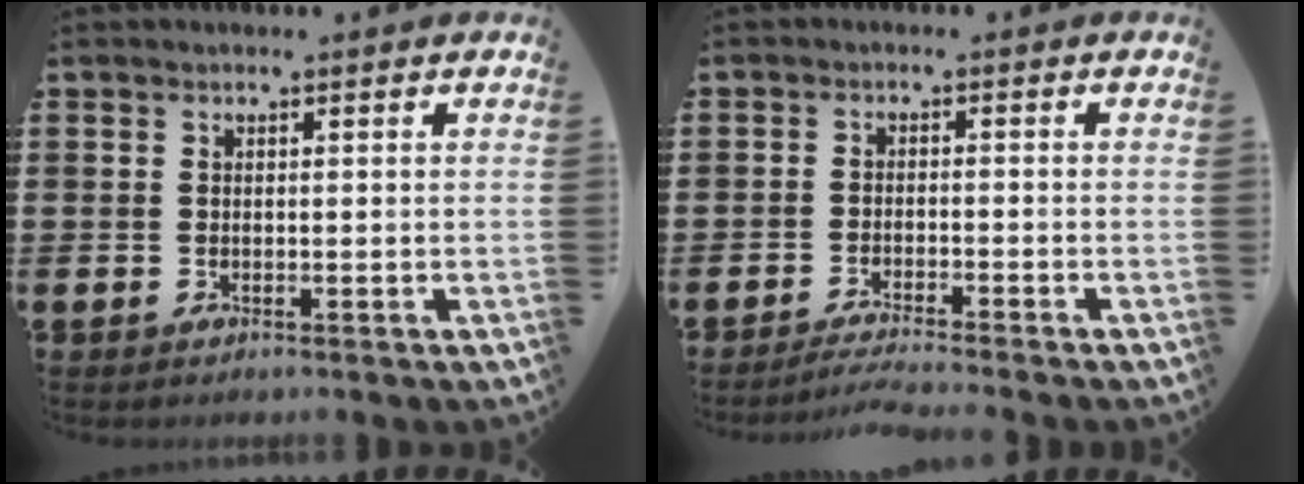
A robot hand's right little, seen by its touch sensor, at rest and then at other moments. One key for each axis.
{"total": 2.2, "fx": -2.0, "fy": -0.3, "fz": 0.8, "tx": -0.012, "ty": 0.002, "tz": -0.039}